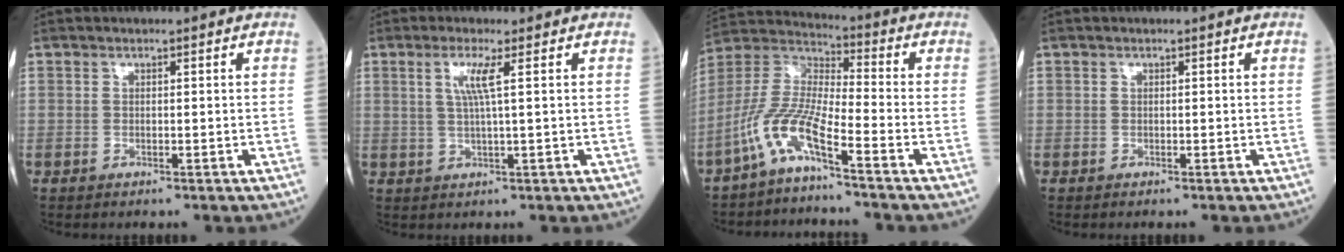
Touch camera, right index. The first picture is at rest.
{"total": 3.7, "force": [1.2, -0.5, 3.5], "torque": [-0.073, -0.001, 0.023]}
{"total": 9.2, "force": [-5.6, 0.7, 7.3], "torque": [-0.170, 0.003, -0.123]}
{"total": 0.0}